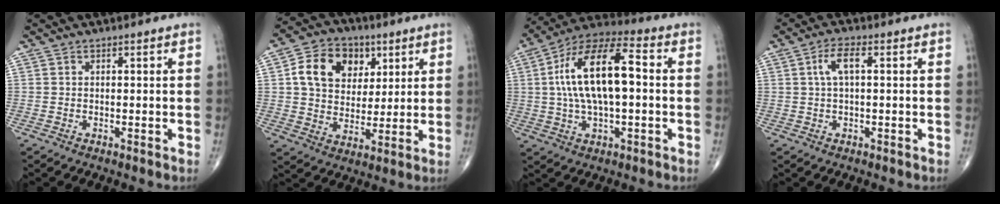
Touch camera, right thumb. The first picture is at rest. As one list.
[{"total": 13.8, "force": [4.5, 10.6, 7.6], "torque": [-0.097, -0.004, 0.074]}, {"total": 17.3, "force": [1.2, 7.3, 15.6], "torque": [-0.291, 0.037, 0.016]}, {"total": 4.1, "force": [0.8, 1.3, 3.8], "torque": [-0.083, 0.014, 0.015]}]